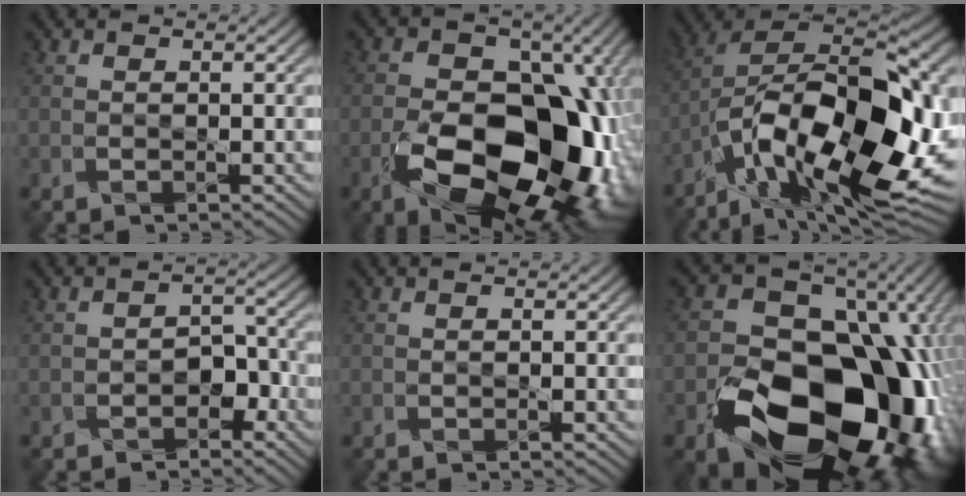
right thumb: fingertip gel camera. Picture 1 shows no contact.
{"total": 18.8, "force": [-5.9, 11.3, 13.9], "torque": [-0.203, -0.018, -0.090]}
{"total": 19.7, "force": [-7.5, 8.7, 15.9], "torque": [-0.273, -0.006, -0.129]}
{"total": 2.9, "force": [-2.0, 1.6, 1.2], "torque": [-0.015, 0.009, -0.031]}
{"total": 0.0}
{"total": 21.3, "force": [-7.0, 15.1, 13.3], "torque": [-0.208, -0.048, -0.085]}